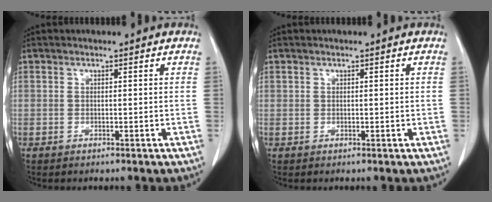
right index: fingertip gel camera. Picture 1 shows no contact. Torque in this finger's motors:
{"motor_torque": [-0.19, 0.06, -0.02, -0.01]}